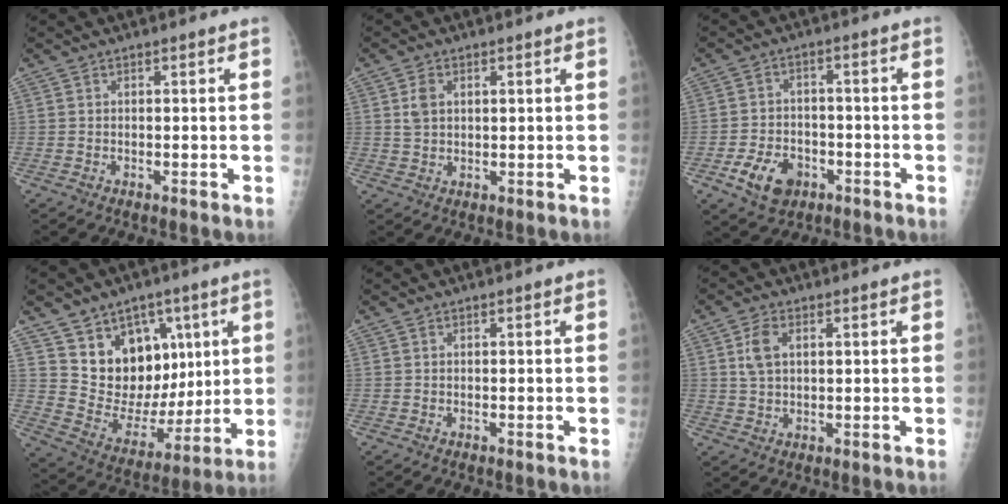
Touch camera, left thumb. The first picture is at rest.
{"total": 3.5, "force": [1.1, 2.4, 2.2], "torque": [-0.036, 0.000, 0.025]}
{"total": 8.1, "force": [-4.0, 5.7, 4.2], "torque": [-0.058, 0.021, -0.064]}
{"total": 16.8, "force": [6.9, 12.2, 9.2], "torque": [-0.095, -0.031, 0.137]}
{"total": 0.0}
{"total": 4.8, "force": [1.5, 3.0, 3.5], "torque": [-0.065, 0.000, 0.031]}